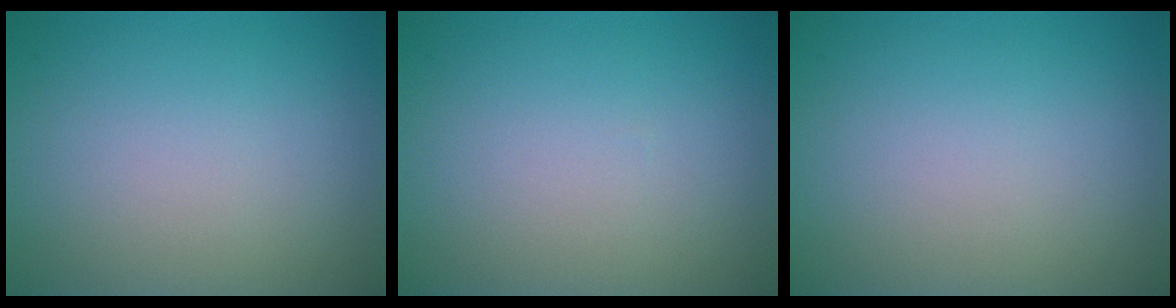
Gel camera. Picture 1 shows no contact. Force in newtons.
{"total": 0.0}
{"total": 0.0}